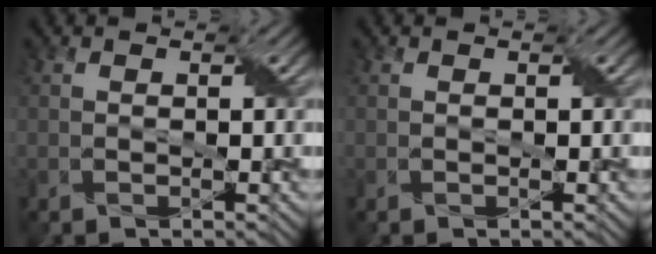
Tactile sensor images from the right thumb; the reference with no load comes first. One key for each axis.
{"total": 0.0}